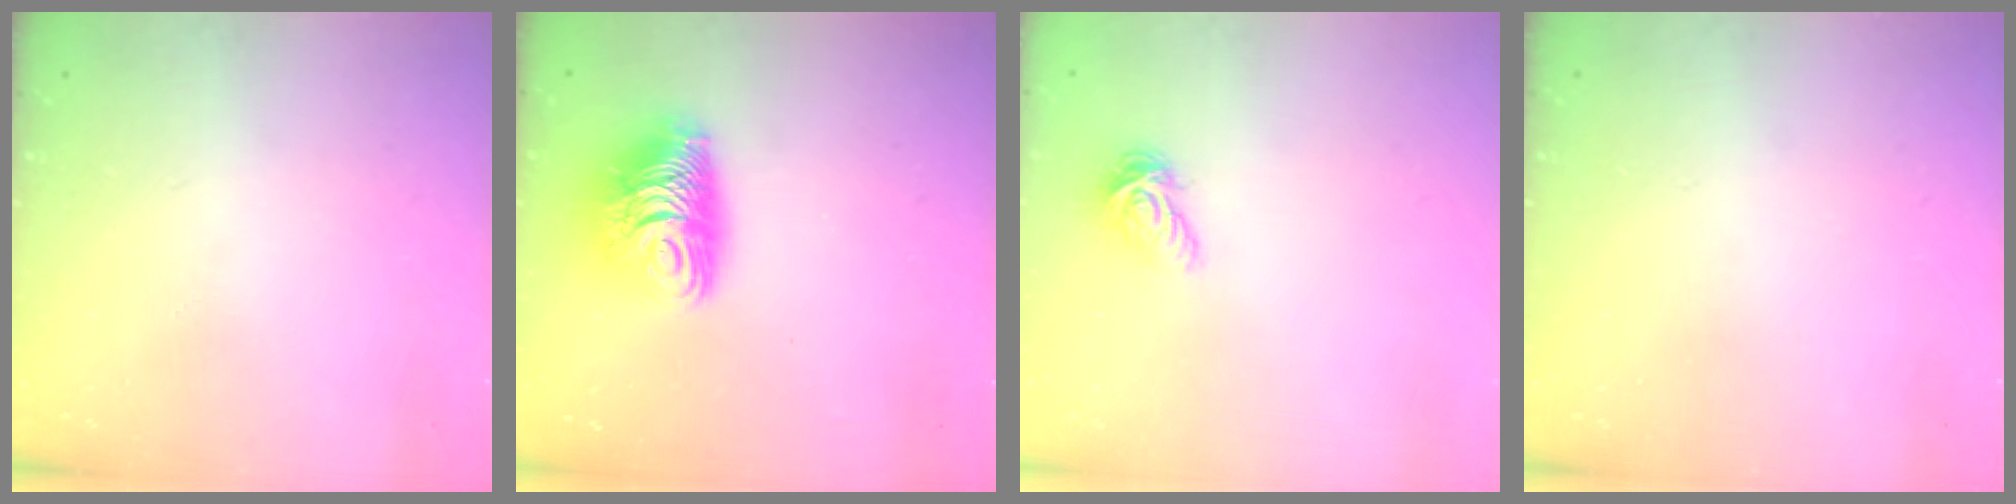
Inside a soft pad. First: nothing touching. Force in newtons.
{"total": 10.7, "press": 10.7, "slide": 0.9}
{"total": 4.7, "press": 4.7, "slide": 0.0}
{"total": 0.0}